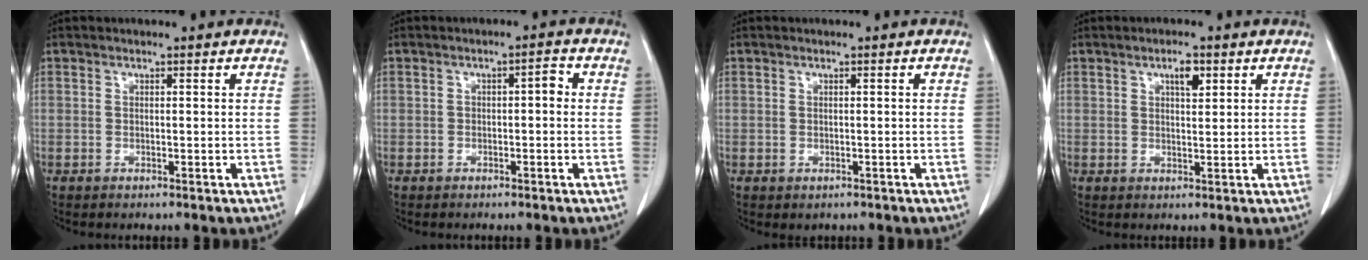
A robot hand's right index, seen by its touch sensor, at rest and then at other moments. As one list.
[{"total": 2.0, "force": [-0.1, 0.8, 1.8], "torque": [-0.022, 0.013, -0.001]}, {"total": 0.6, "force": [-0.2, 0.6, 0.2], "torque": [-0.004, 0.001, 0.001]}, {"total": 2.8, "force": [1.4, 0.9, 2.3], "torque": [-0.039, 0.000, 0.024]}]